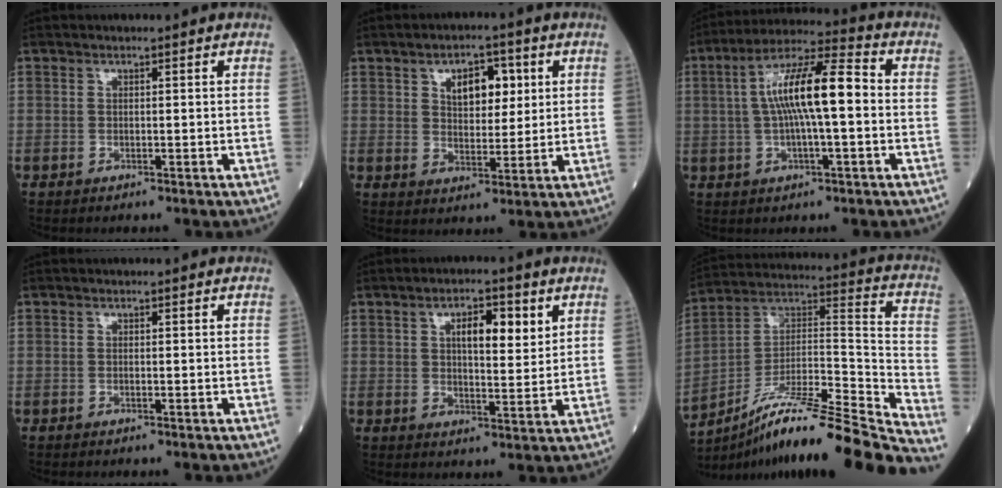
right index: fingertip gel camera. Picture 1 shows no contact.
{"total": 6.6, "force": [2.5, 3.5, 5.1], "torque": [-0.080, 0.007, 0.043]}
{"total": 12.2, "force": [0.4, 2.0, 12.0], "torque": [-0.224, 0.025, 0.002]}
{"total": 0.0}
{"total": 6.7, "force": [2.8, 2.2, 5.7], "torque": [-0.093, 0.004, 0.043]}
{"total": 25.9, "force": [-21.6, -0.6, 14.4], "torque": [-0.188, -0.001, -0.354]}